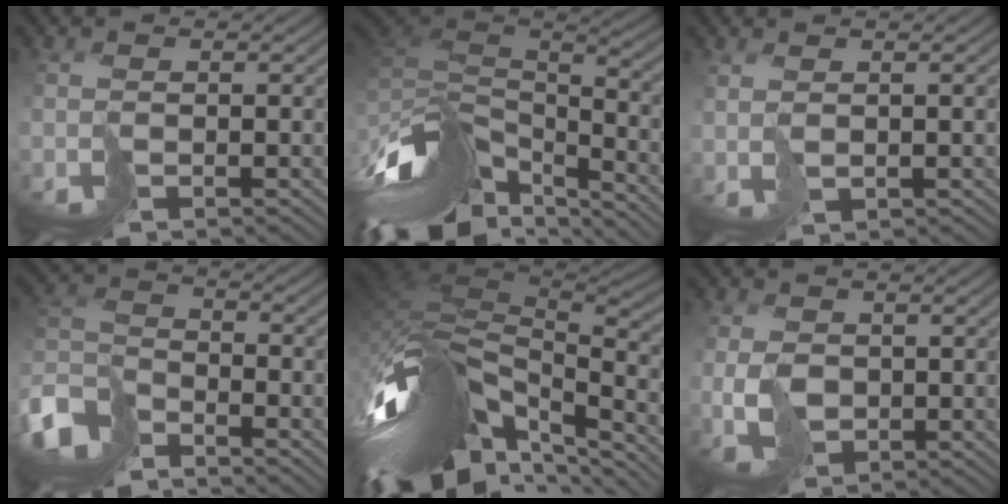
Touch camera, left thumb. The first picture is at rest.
{"total": 12.8, "force": [-5.5, 7.7, 8.6], "torque": [-0.230, -0.018, -0.077]}
{"total": 1.3, "force": [1.2, 0.2, 0.5], "torque": [-0.006, 0.002, 0.031]}
{"total": 7.2, "force": [-5.4, 3.5, 3.3], "torque": [-0.086, -0.015, -0.122]}
{"total": 14.4, "force": [-4.8, 8.2, 10.9], "torque": [-0.232, -0.012, -0.071]}
{"total": 3.1, "force": [0.4, 2.7, 1.5], "torque": [-0.044, -0.007, 0.017]}